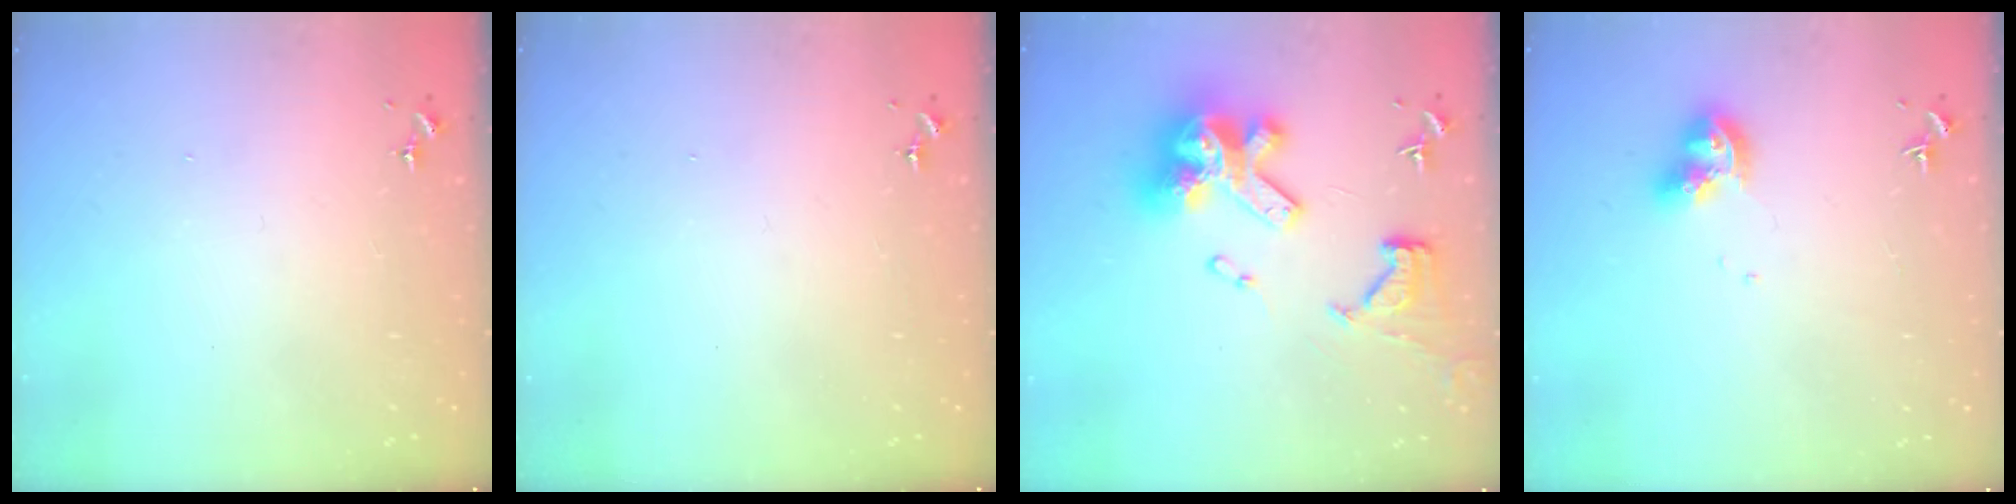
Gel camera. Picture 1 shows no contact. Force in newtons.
{"total": 0.0}
{"total": 22.8, "press": 22.7, "slide": 2.7}
{"total": 9.4, "press": 9.4, "slide": 1.2}